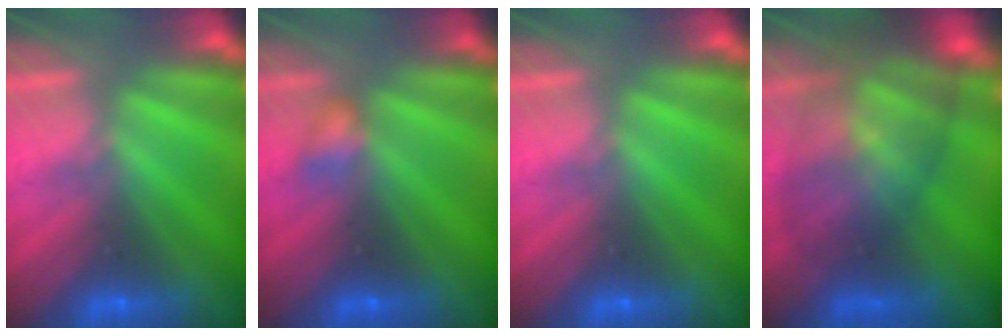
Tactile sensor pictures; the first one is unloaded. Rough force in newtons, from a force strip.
{"total": 2.1}
{"total": 0.0}
{"total": 7.9}